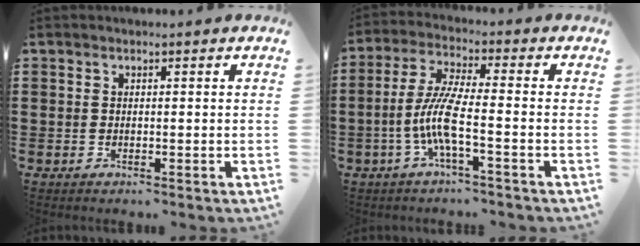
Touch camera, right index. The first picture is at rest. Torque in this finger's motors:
{"motor_torque": [2.14, 0.00, 0.84, 0.21]}